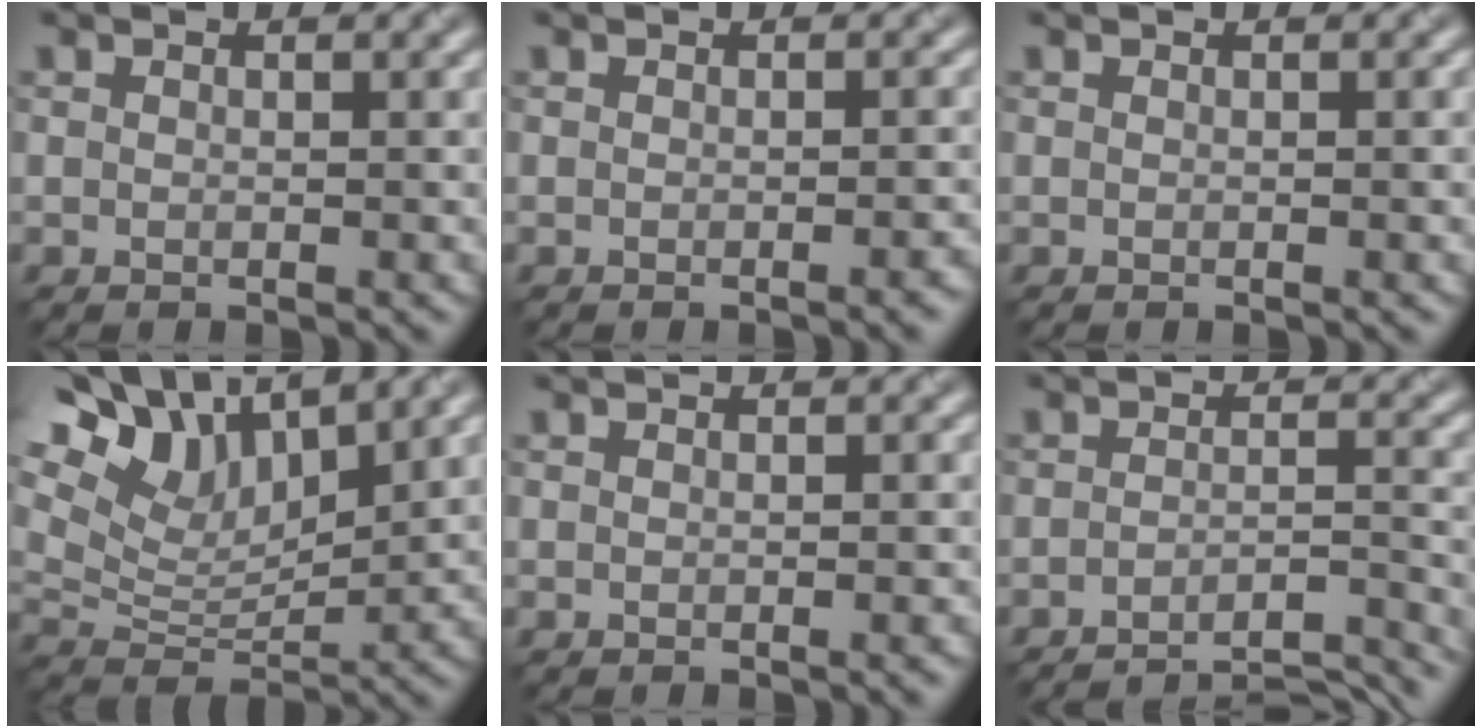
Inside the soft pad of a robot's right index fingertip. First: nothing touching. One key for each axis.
{"total": 1.6, "fx": -0.6, "fy": 0.4, "fz": 1.4, "tx": -0.009, "ty": 0.002, "tz": -0.012}
{"total": 1.1, "fx": -0.2, "fy": 0.3, "fz": 1.0, "tx": -0.006, "ty": 0.002, "tz": -0.006}
{"total": 12.5, "fx": 7.8, "fy": 6.5, "fz": 7.4, "tx": -0.170, "ty": 0.043, "tz": 0.130}
{"total": 0.9, "fx": -0.4, "fy": 0.2, "fz": 0.8, "tx": -0.004, "ty": 0.001, "tz": -0.008}
{"total": 8.8, "fx": -8.0, "fy": 1.6, "fz": 3.3, "tx": -0.032, "ty": 0.014, "tz": -0.096}